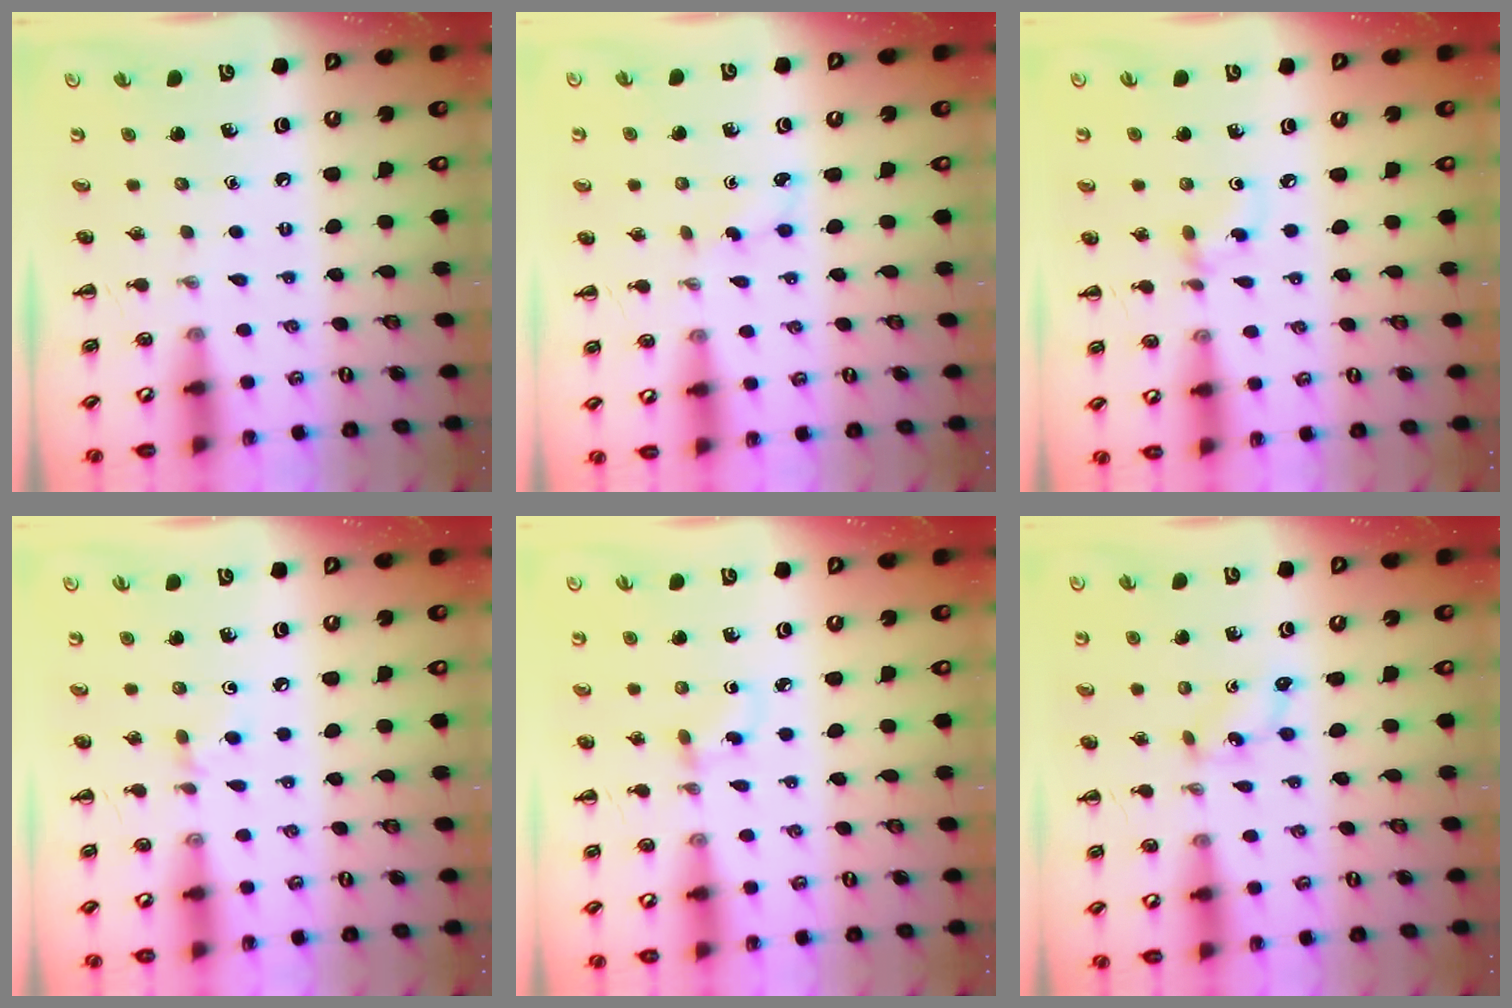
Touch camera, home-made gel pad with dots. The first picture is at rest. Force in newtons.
{"total": 2.6, "press": 2.5, "slide": 0.8}
{"total": 3.6, "press": 3.4, "slide": 1.4}
{"total": 4.5, "press": 4.3, "slide": 1.6}
{"total": 2.0, "press": 1.7, "slide": 1.0}
{"total": 0.8, "press": 0.8, "slide": 0.3}